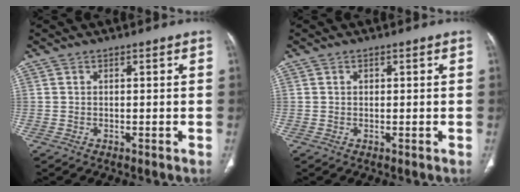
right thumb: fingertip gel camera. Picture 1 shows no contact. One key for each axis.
{"total": 0.6, "fx": 0.2, "fy": 0.5, "fz": 0.3, "tx": -0.003, "ty": 0.000, "tz": 0.005}